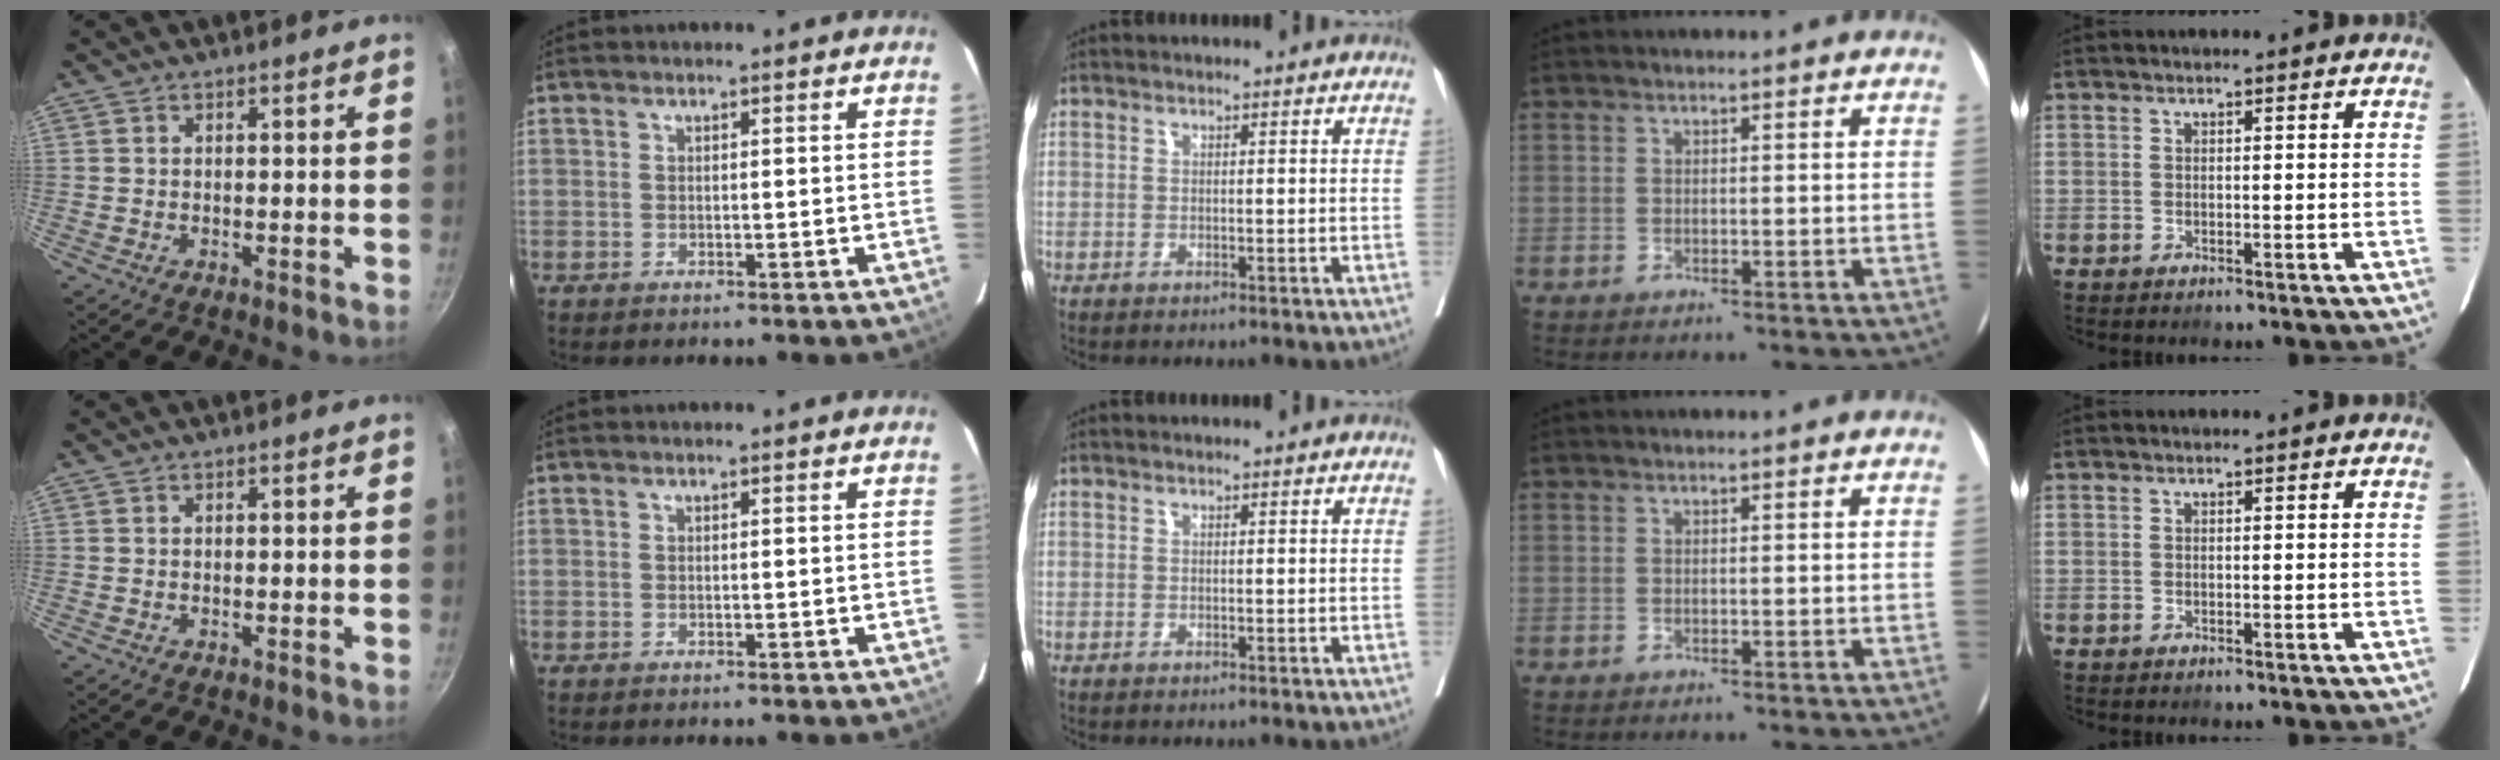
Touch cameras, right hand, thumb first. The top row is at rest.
{}